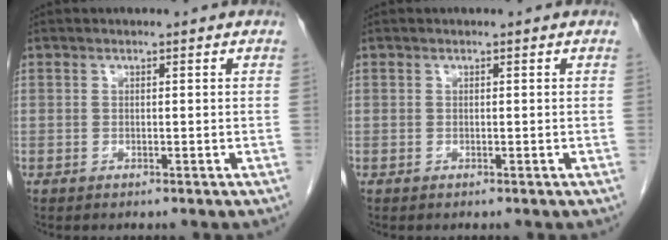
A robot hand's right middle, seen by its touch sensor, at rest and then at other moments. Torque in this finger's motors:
{"motor_torque": [-0.08, 0.08, 0.00, -0.01]}